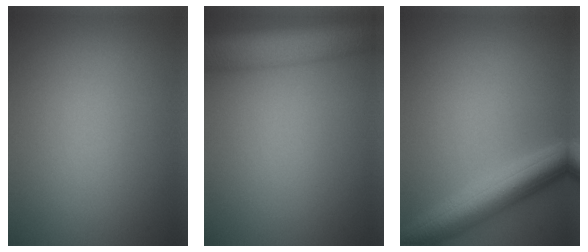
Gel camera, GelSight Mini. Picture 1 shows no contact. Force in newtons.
{"total": 7.5, "press": 7.5, "slide": 0.4}
{"total": 6.3, "press": 6.3, "slide": 0.3}